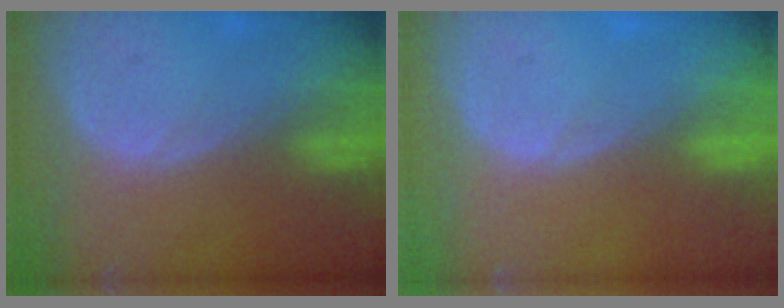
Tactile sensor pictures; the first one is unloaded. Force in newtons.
{"total": 0.0}